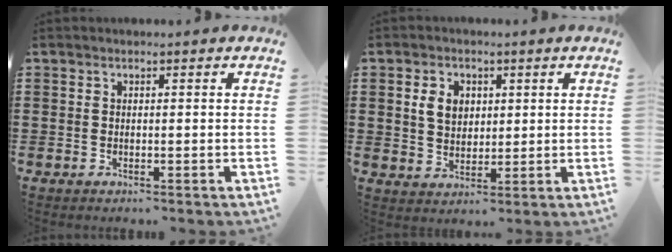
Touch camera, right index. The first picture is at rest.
{"total": 4.5, "force": [1.2, 3.4, 2.8], "torque": [-0.065, 0.013, 0.020]}